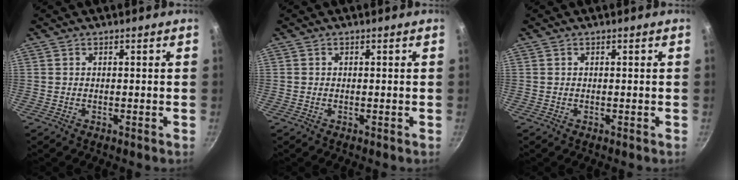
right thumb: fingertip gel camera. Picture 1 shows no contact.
{"total": 0.0}
{"total": 0.0}